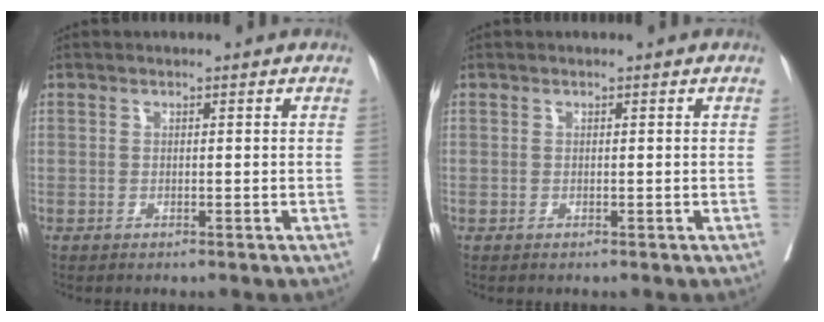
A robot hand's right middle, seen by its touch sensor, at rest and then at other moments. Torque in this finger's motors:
{"motor_torque": [0.00, 0.00, 0.00, 0.00]}